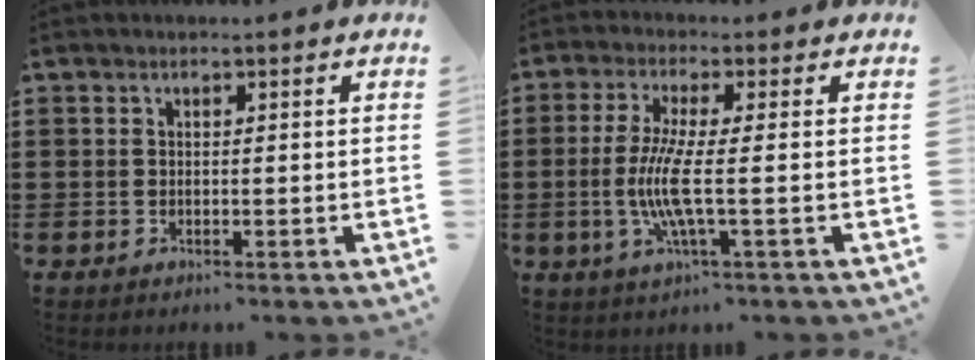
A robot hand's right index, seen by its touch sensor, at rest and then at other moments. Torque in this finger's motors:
{"motor_torque": [2.14, 0.00, 0.68, 0.21]}